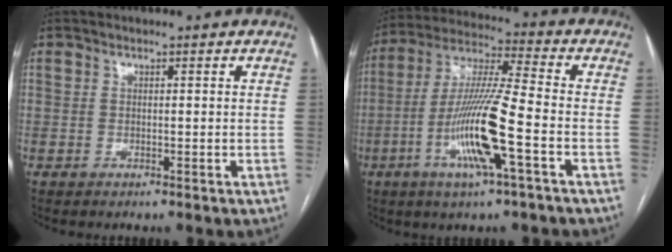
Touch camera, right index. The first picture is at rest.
{"total": 14.2, "force": [-4.8, 0.3, 13.3], "torque": [-0.267, -0.006, -0.094]}